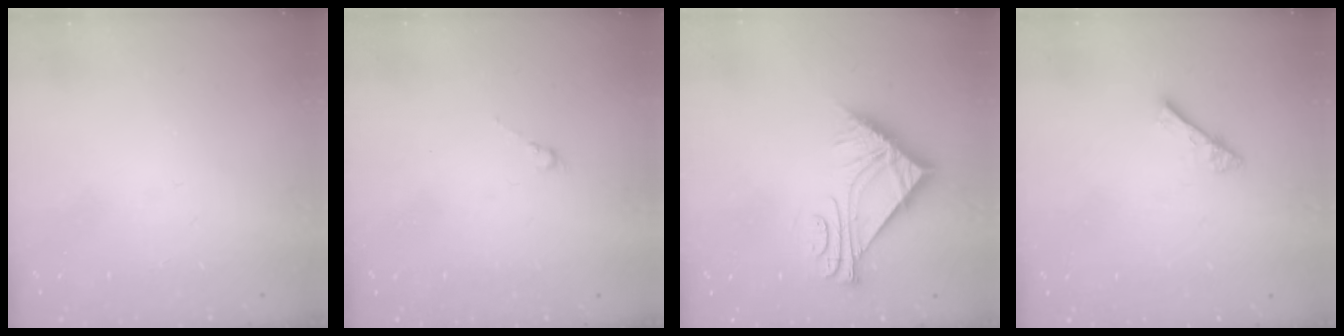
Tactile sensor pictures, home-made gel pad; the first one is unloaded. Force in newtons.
{"total": 0.0}
{"total": 9.3, "press": 9.3, "slide": 0.5}
{"total": 2.8, "press": 2.8, "slide": 0.3}